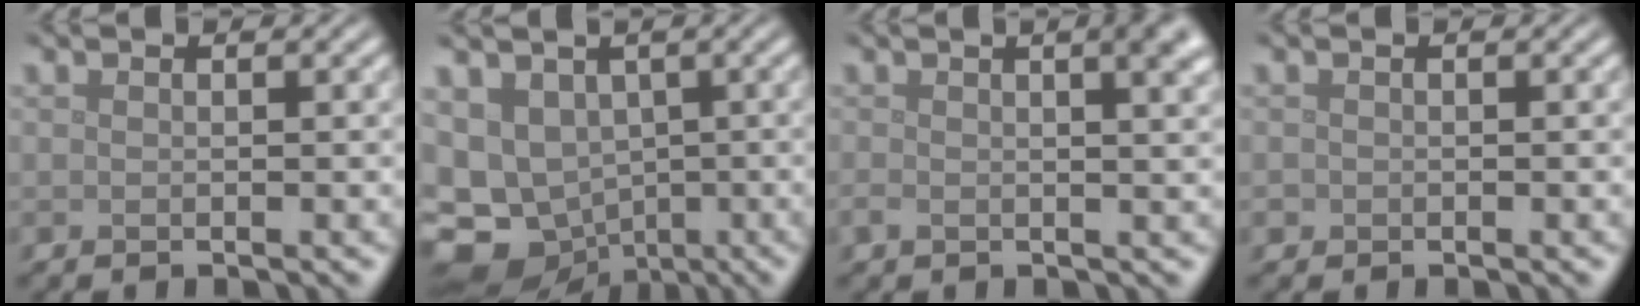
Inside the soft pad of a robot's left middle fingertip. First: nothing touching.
{"total": 10.4, "force": [-2.2, 9.0, 4.8], "torque": [-0.105, -0.032, -0.025]}
{"total": 5.0, "force": [1.4, 2.3, 4.3], "torque": [-0.036, 0.012, 0.014]}
{"total": 0.6, "force": [-0.2, 0.5, 0.0], "torque": [0.002, -0.005, -0.005]}